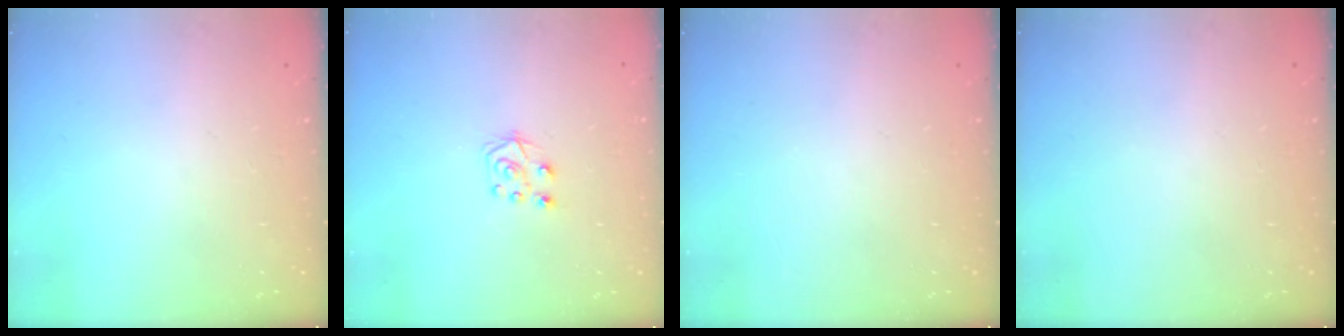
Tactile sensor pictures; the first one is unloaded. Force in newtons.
{"total": 5.7, "press": 5.7, "slide": 0.5}
{"total": 0.0}
{"total": 0.0}